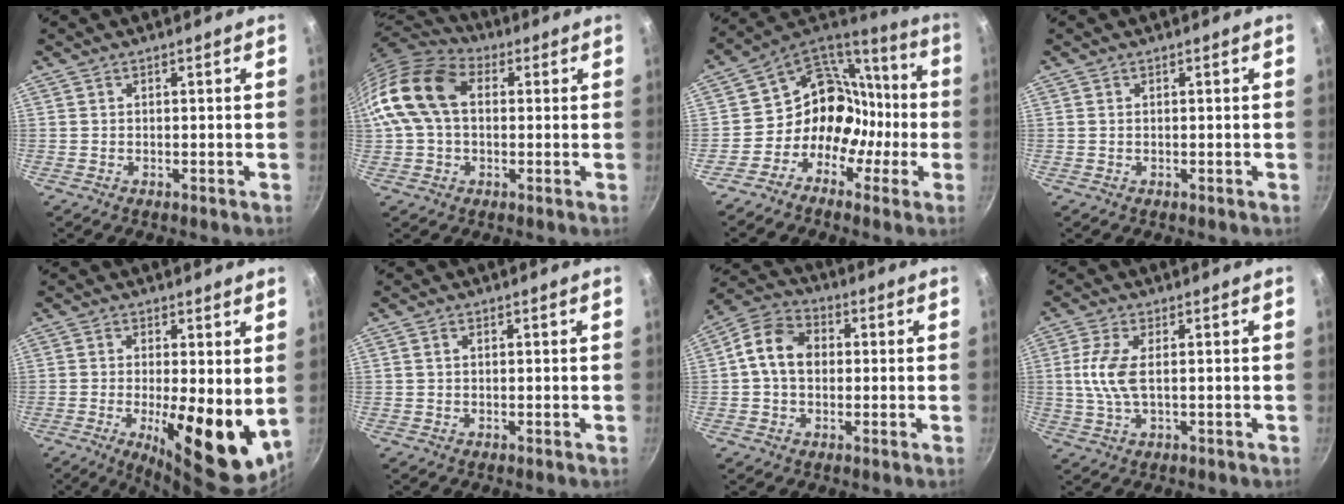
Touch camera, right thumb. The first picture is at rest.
{"total": 15.5, "force": [2.1, 10.5, 11.2], "torque": [-0.202, 0.030, 0.022]}
{"total": 14.6, "force": [-3.9, 12.4, 6.6], "torque": [-0.034, 0.075, -0.080]}
{"total": 0.0}
{"total": 14.5, "force": [-1.2, 4.8, 13.6], "torque": [-0.177, -0.020, -0.010]}
{"total": 0.9, "force": [0.3, 0.6, 0.7], "torque": [-0.012, 0.004, 0.004]}
{"total": 9.5, "force": [0.7, 7.3, 6.1], "torque": [-0.088, 0.021, -0.007]}
{"total": 6.5, "force": [0.4, 2.6, 6.0], "torque": [-0.139, 0.004, 0.005]}